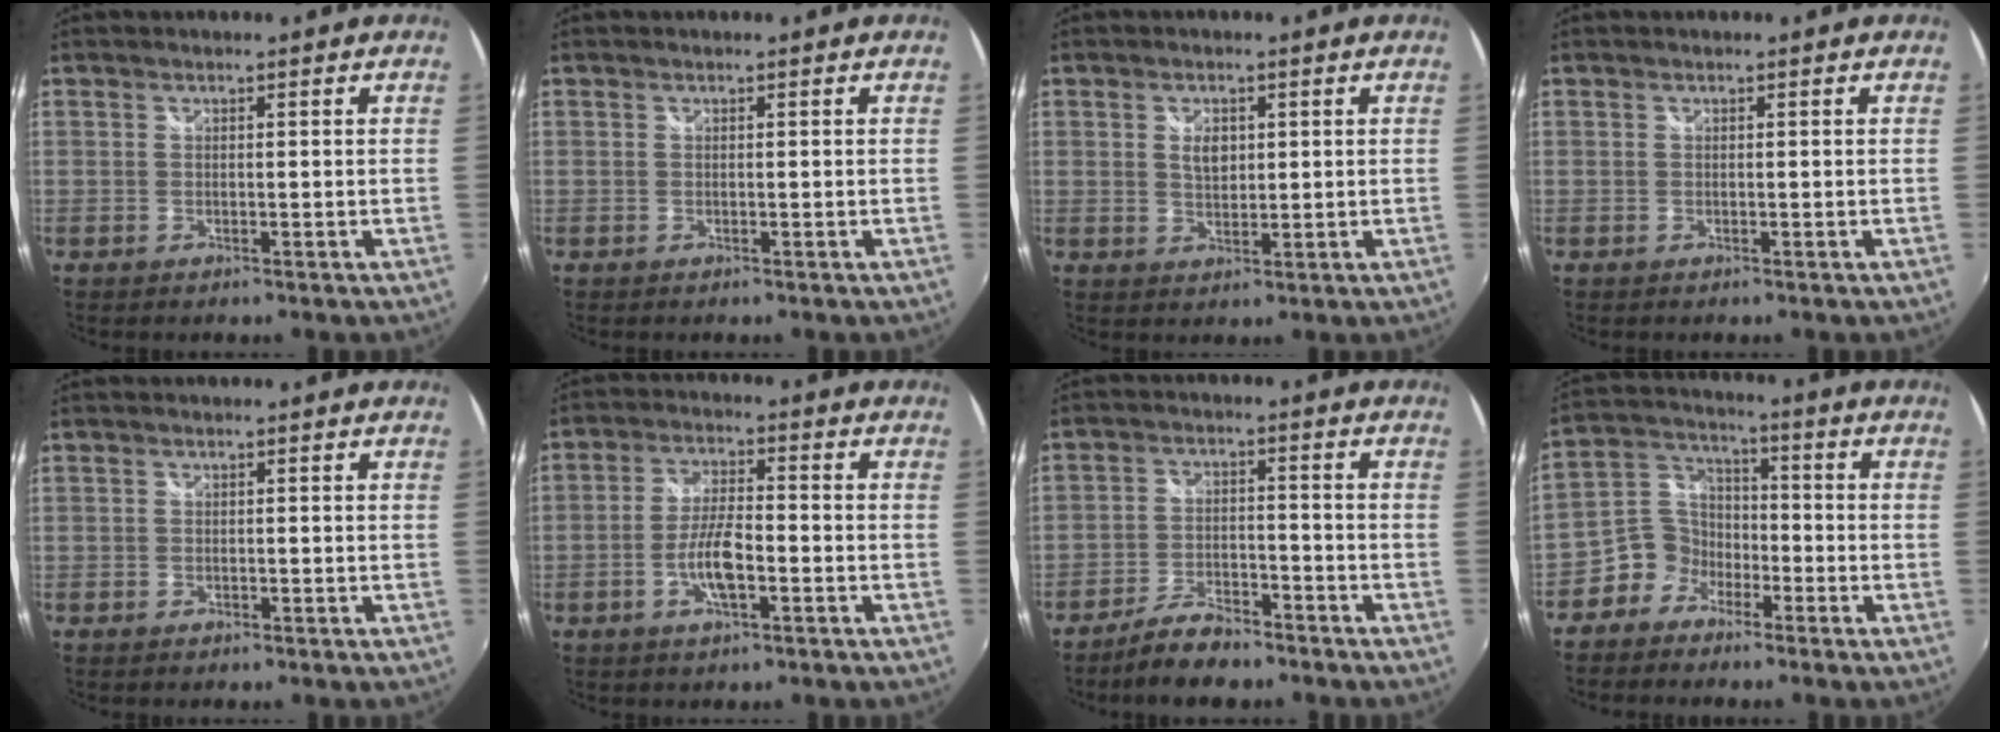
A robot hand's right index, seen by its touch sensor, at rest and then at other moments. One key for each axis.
{"total": 0.0}
{"total": 3.4, "fx": 0.9, "fy": 2.2, "fz": 2.5, "tx": -0.040, "ty": 0.002, "tz": 0.016}
{"total": 0.0}
{"total": 0.8, "fx": -0.5, "fy": 0.5, "fz": 0.1, "tx": -0.003, "ty": -0.003, "tz": -0.011}
{"total": 7.0, "fx": -2.7, "fy": 1.9, "fz": 6.1, "tx": -0.125, "ty": 0.002, "tz": -0.051}
{"total": 7.5, "fx": -6.2, "fy": 2.6, "fz": 3.3, "tx": -0.086, "ty": 0.001, "tz": -0.109}
{"total": 7.0, "fx": -4.4, "fy": 5.3, "fz": 1.1, "tx": -0.028, "ty": 0.031, "tz": -0.099}